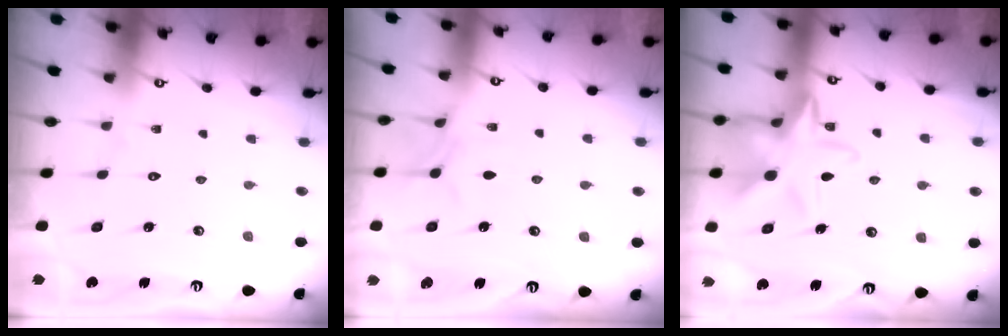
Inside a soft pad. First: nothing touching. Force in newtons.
{"total": 4.6, "press": 4.6, "slide": 0.6}
{"total": 15.8, "press": 15.8, "slide": 1.1}